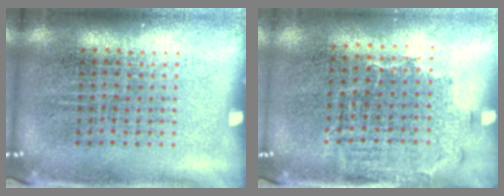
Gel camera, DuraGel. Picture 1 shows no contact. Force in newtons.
{"total": 1.6, "press": 1.3, "slide": 1.0}